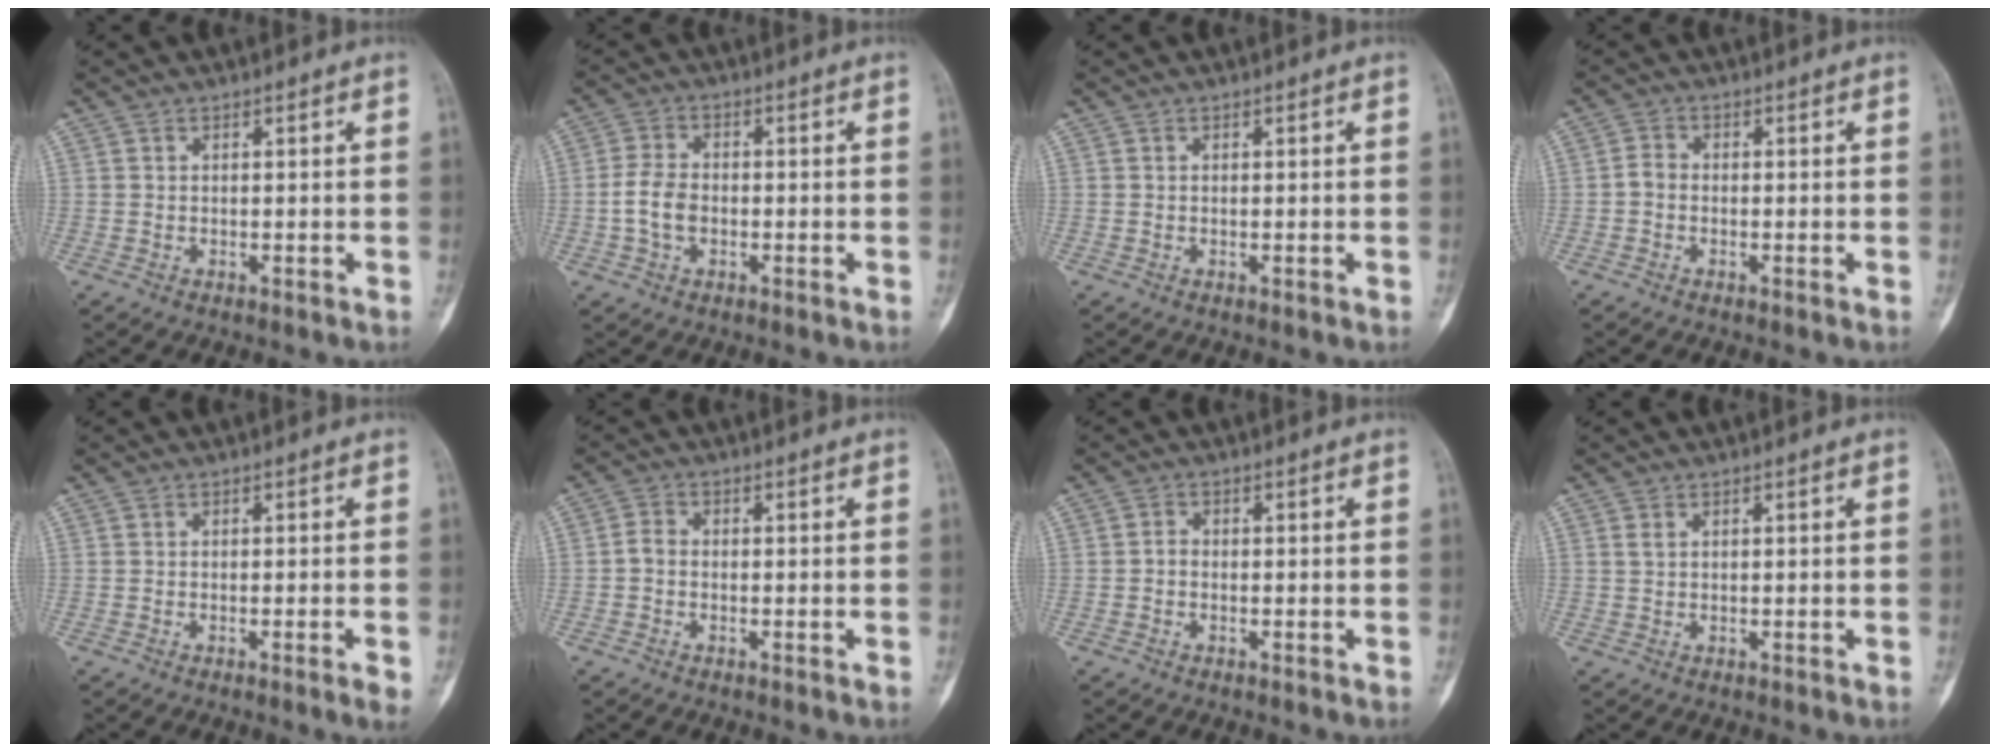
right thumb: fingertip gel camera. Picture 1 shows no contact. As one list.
[{"total": 5.4, "force": [-1.1, 3.6, 3.9], "torque": [-0.079, 0.015, -0.025]}, {"total": 0.0}, {"total": 2.0, "force": [-0.6, 1.5, 1.2], "torque": [-0.020, 0.007, -0.018]}, {"total": 2.3, "force": [-0.9, 0.0, 2.2], "torque": [-0.035, -0.007, -0.014]}, {"total": 2.0, "force": [-0.6, 1.4, 1.3], "torque": [-0.022, 0.006, -0.019]}, {"total": 1.2, "force": [-0.4, 0.9, 0.7], "torque": [-0.006, 0.003, -0.014]}, {"total": 0.8, "force": [0.3, 0.4, 0.5], "torque": [-0.013, 0.005, 0.008]}]